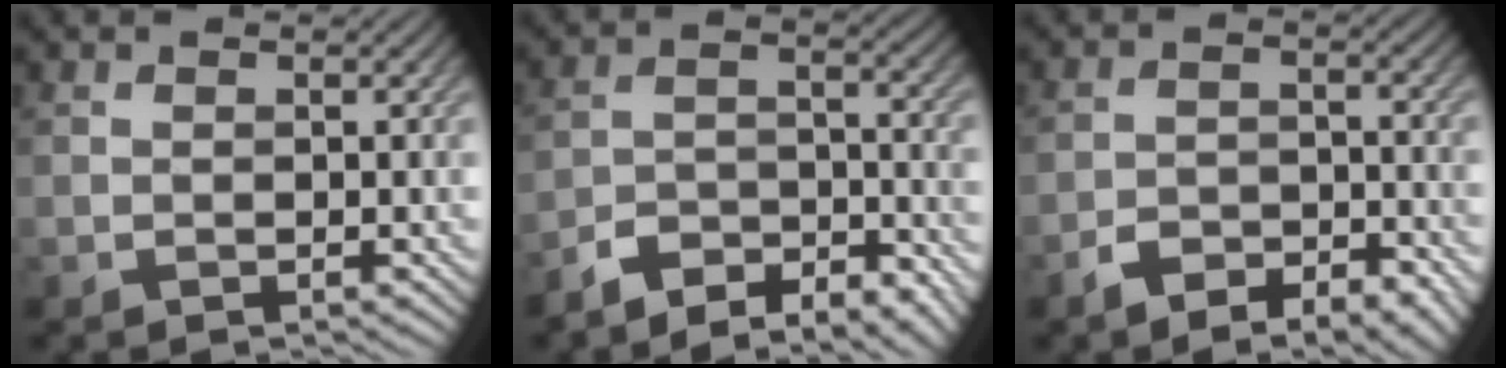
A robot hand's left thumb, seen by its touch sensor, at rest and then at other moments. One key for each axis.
{"total": 7.6, "fx": -6.6, "fy": 2.1, "fz": 3.2, "tx": -0.055, "ty": 0.001, "tz": -0.122}
{"total": 7.3, "fx": -5.1, "fy": 3.1, "fz": 4.1, "tx": -0.062, "ty": -0.007, "tz": -0.089}